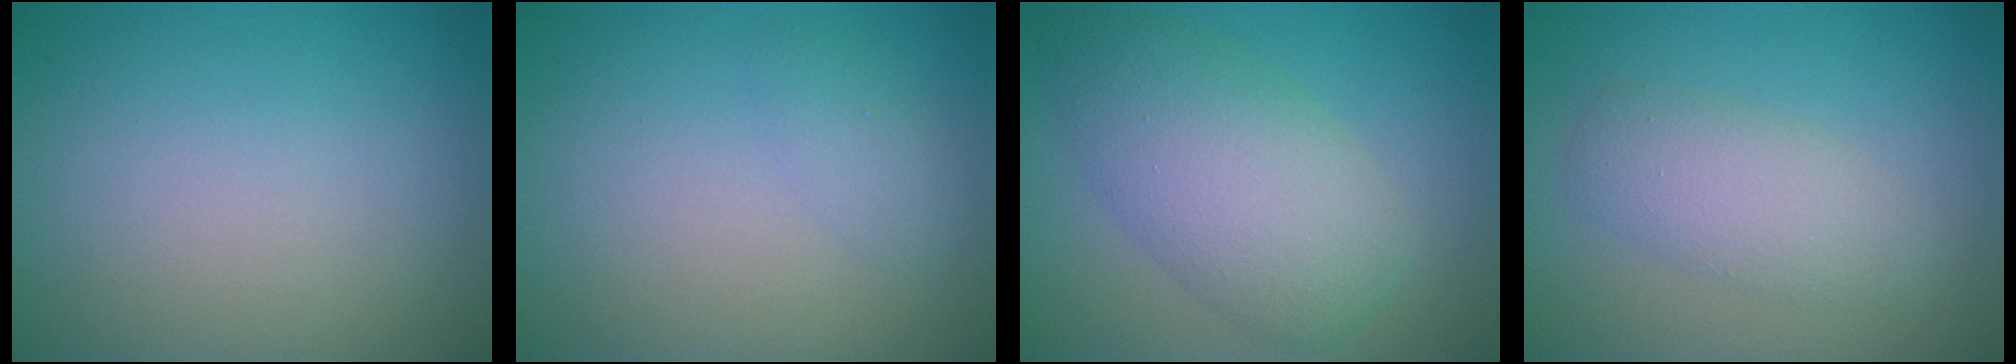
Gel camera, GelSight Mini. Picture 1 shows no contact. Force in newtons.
{"total": 1.2, "press": 1.2, "slide": 0.1}
{"total": 6.9, "press": 6.9, "slide": 0.3}
{"total": 3.4, "press": 3.4, "slide": 0.1}